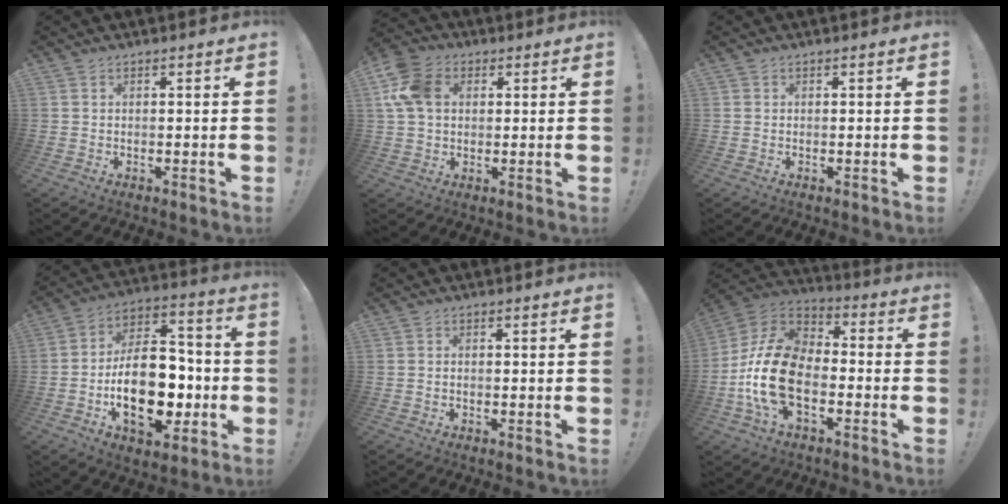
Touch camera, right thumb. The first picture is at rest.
{"total": 12.6, "force": [2.9, 9.4, 7.9], "torque": [-0.159, 0.008, 0.056]}
{"total": 0.0}
{"total": 22.6, "force": [-5.6, 13.8, 17.1], "torque": [-0.283, 0.031, -0.078]}
{"total": 0.5, "force": [-0.4, 0.3, 0.3], "torque": [-0.009, 0.002, -0.006]}
{"total": 20.3, "force": [-5.7, 12.7, 14.8], "torque": [-0.298, 0.039, -0.088]}